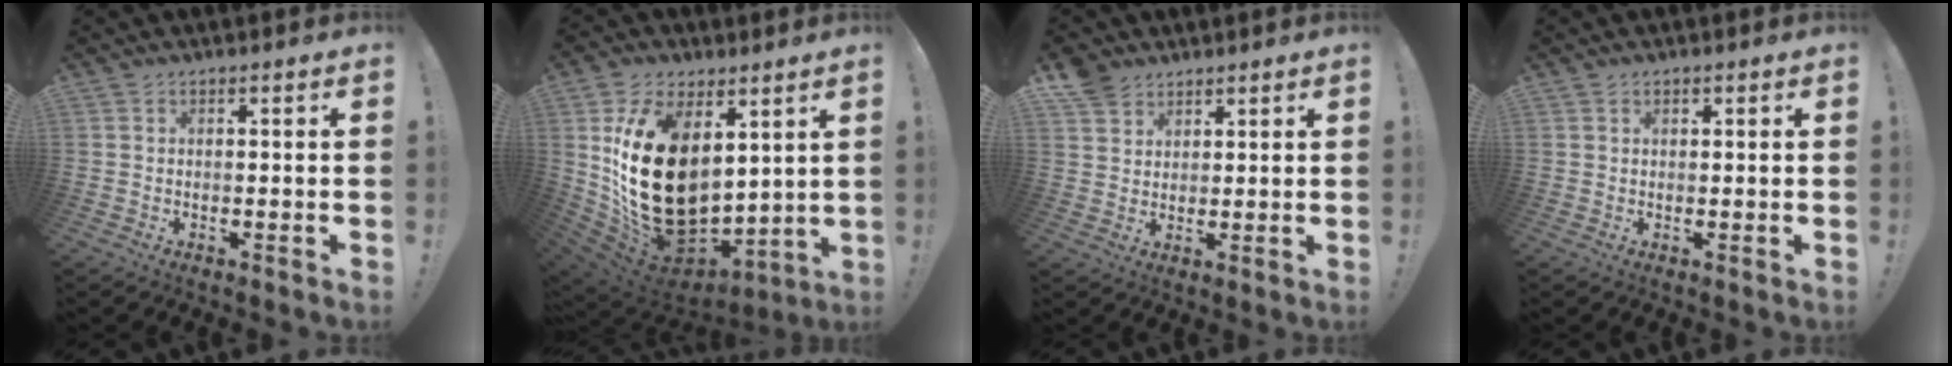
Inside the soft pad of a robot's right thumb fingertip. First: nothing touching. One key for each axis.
{"total": 26.8, "fx": 3.9, "fy": 18.6, "fz": 18.9, "tx": -0.370, "ty": -0.038, "tz": 0.093}
{"total": 5.2, "fx": 4.1, "fy": 3.1, "fz": 1.0, "tx": -0.016, "ty": -0.026, "tz": 0.078}
{"total": 0.5, "fx": 0.3, "fy": 0.4, "fz": 0.1, "tx": -0.002, "ty": 0.000, "tz": 0.006}